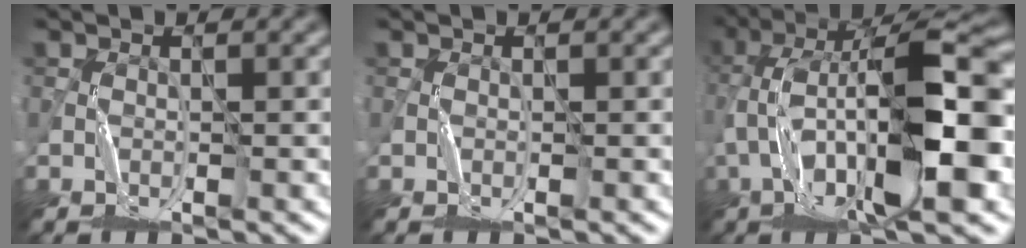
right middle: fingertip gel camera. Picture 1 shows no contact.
{"total": 0.0}
{"total": 13.1, "force": [-1.7, 4.3, 12.2], "torque": [-0.221, 0.025, -0.029]}